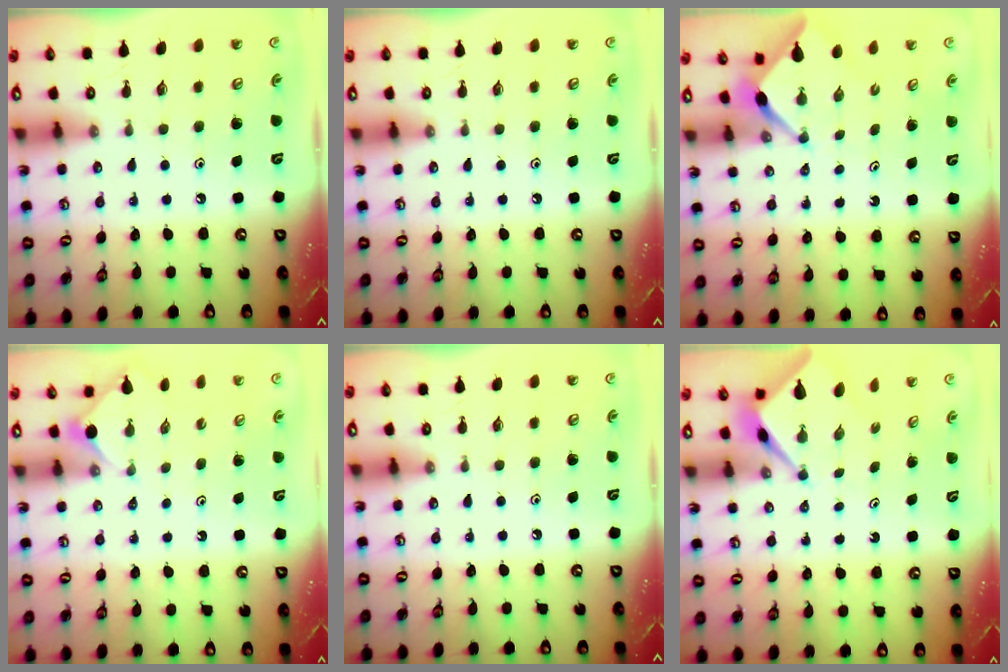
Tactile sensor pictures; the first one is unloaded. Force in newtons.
{"total": 0.0}
{"total": 2.7, "press": 2.6, "slide": 0.3}
{"total": 2.3, "press": 2.2, "slide": 0.3}
{"total": 0.0}
{"total": 2.6, "press": 2.6, "slide": 0.1}